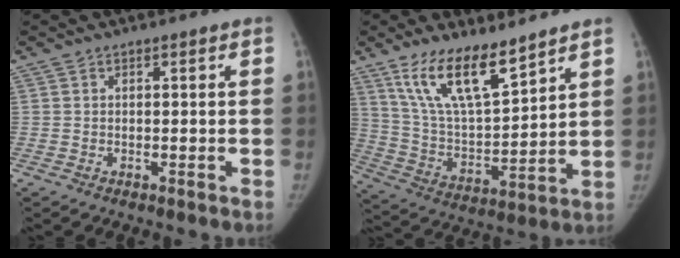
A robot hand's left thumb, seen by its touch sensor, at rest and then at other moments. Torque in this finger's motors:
{"motor_torque": [0.13, 0.09, 1.47, -1.30, 0.12]}